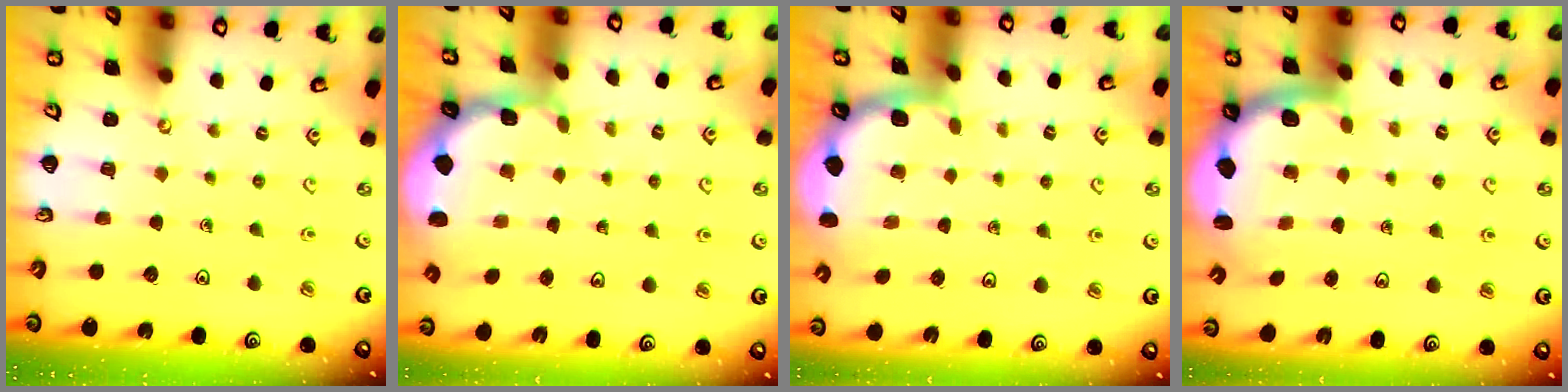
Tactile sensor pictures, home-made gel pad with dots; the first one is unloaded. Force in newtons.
{"total": 1.7, "press": 1.7, "slide": 0.4}
{"total": 1.6, "press": 1.6, "slide": 0.2}
{"total": 2.0, "press": 1.9, "slide": 0.5}